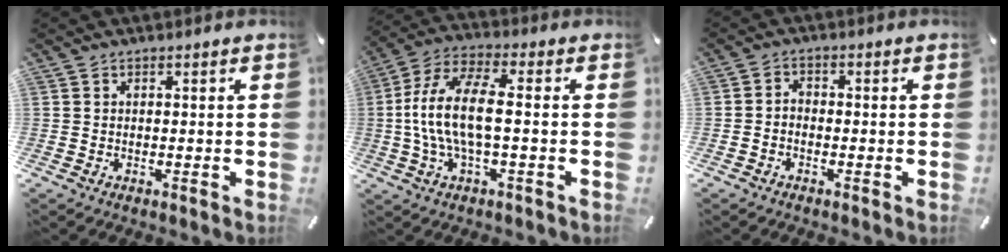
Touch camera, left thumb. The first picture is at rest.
{"total": 13.2, "force": [-0.8, 4.7, 12.4], "torque": [-0.256, -0.005, -0.019]}
{"total": 2.0, "force": [-1.6, 1.1, 0.7], "torque": [-0.013, 0.011, -0.032]}